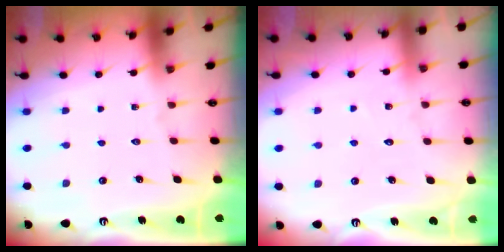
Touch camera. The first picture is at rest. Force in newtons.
{"total": 4.0, "press": 4.0, "slide": 0.4}